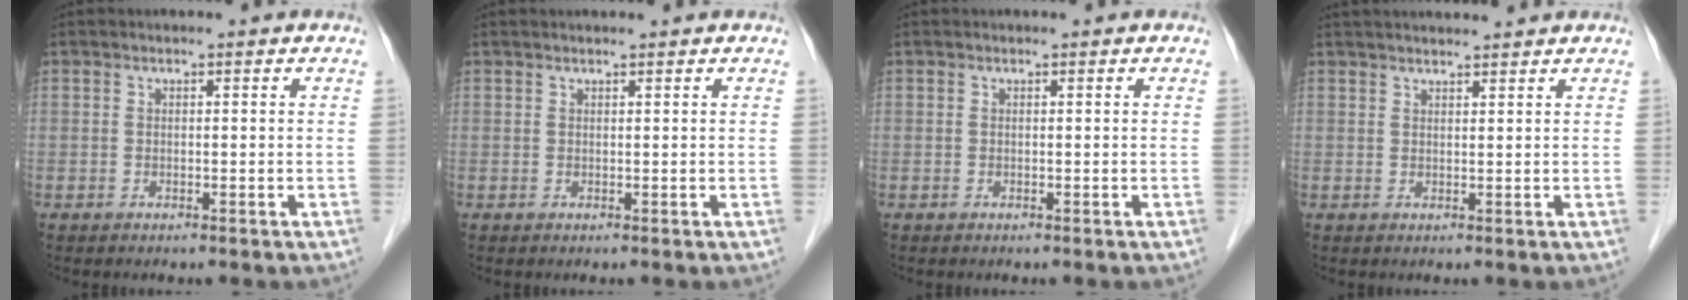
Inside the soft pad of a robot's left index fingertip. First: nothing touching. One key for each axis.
{"total": 1.0, "fx": 0.9, "fy": -0.1, "fz": 0.4, "tx": -0.005, "ty": 0.009, "tz": 0.017}
{"total": 0.0}
{"total": 6.9, "fx": 6.4, "fy": 0.5, "fz": 2.6, "tx": -0.036, "ty": 0.029, "tz": 0.088}